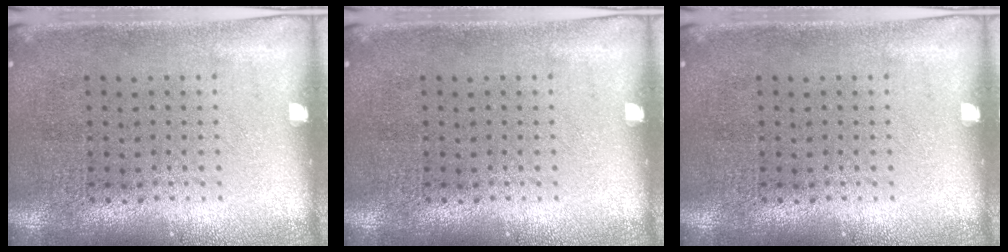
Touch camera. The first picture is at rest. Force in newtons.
{"total": 0.0}
{"total": 0.0}